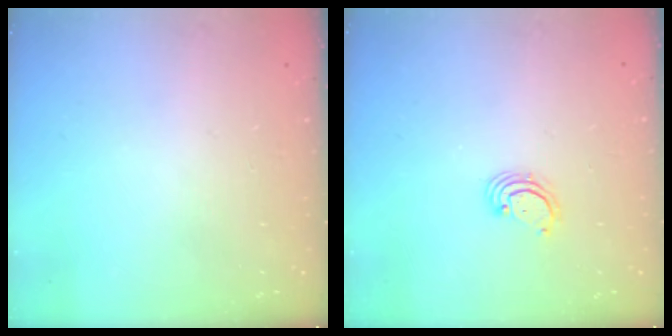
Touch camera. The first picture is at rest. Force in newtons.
{"total": 2.7, "press": 2.7, "slide": 0.3}